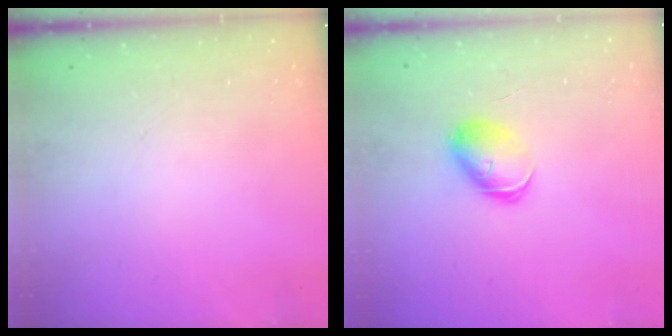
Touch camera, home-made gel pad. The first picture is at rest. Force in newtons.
{"total": 6.2, "press": 6.2, "slide": 0.1}